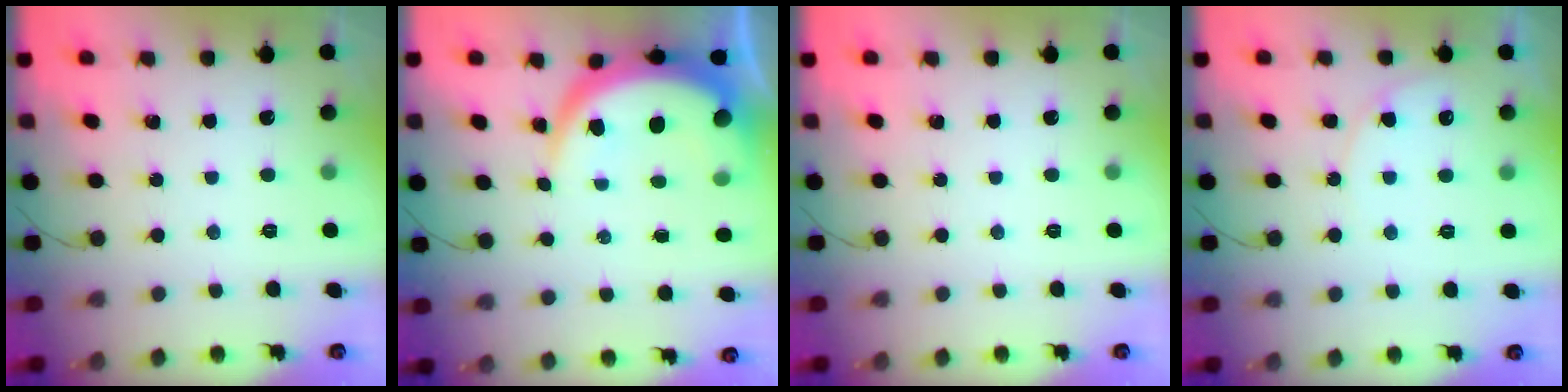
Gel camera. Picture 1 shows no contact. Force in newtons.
{"total": 11.4, "press": 11.3, "slide": 1.1}
{"total": 0.0}
{"total": 5.4, "press": 5.4, "slide": 0.6}